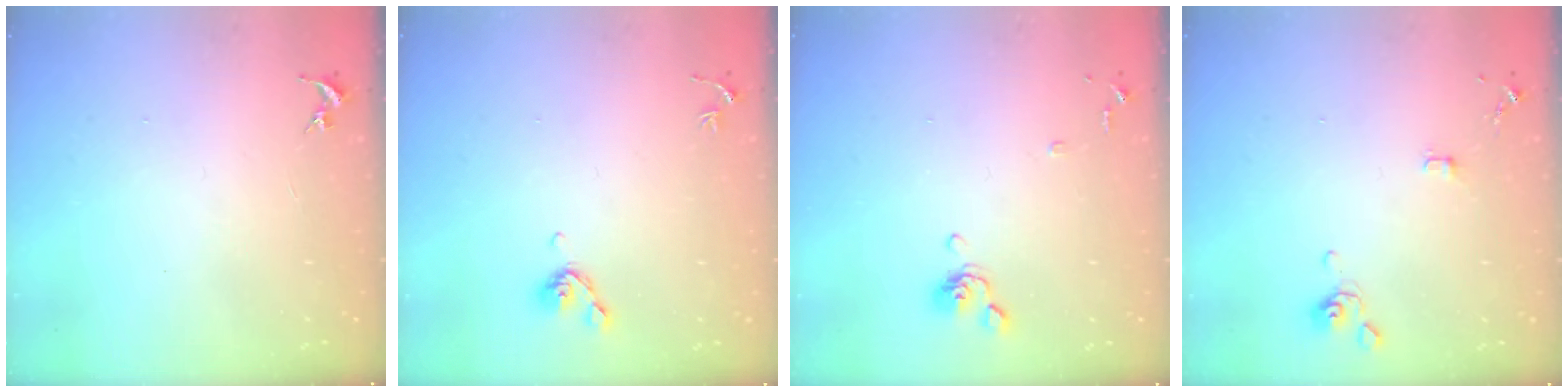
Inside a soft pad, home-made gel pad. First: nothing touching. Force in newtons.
{"total": 6.1, "press": 6.0, "slide": 1.1}
{"total": 7.9, "press": 7.8, "slide": 1.5}
{"total": 5.5, "press": 5.4, "slide": 0.8}